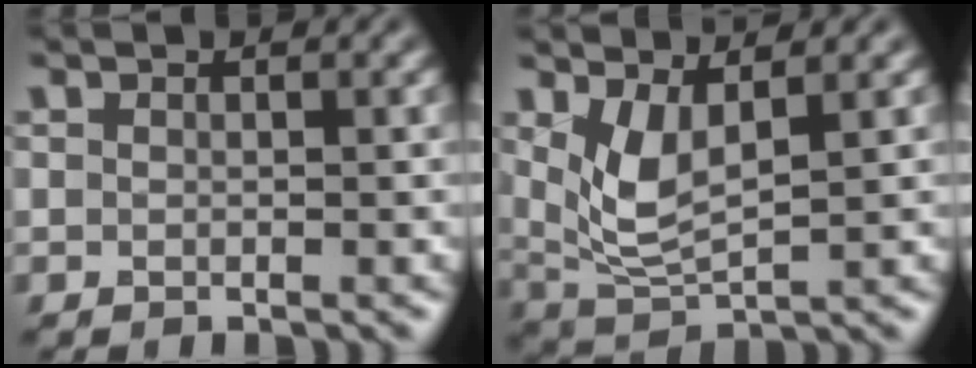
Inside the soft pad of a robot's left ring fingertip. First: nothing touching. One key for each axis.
{"total": 4.0, "fx": 1.4, "fy": 1.5, "fz": 3.5, "tx": -0.082, "ty": -0.010, "tz": 0.037}